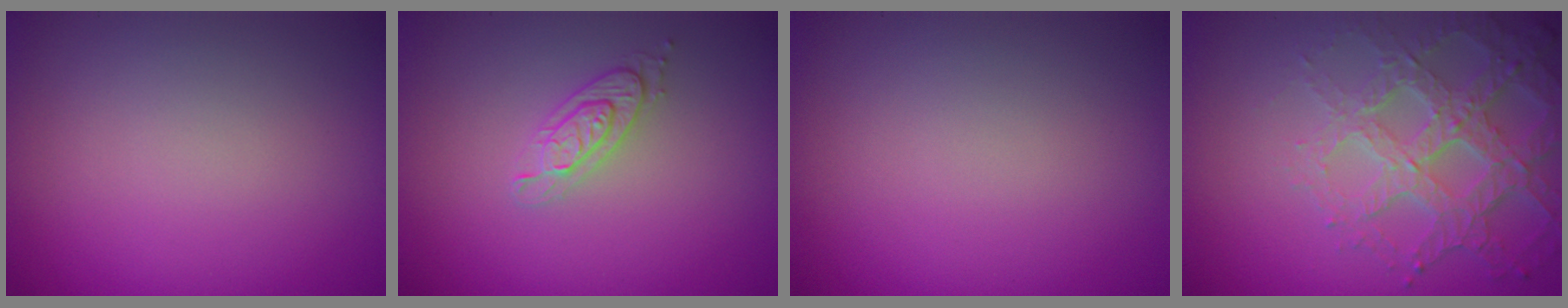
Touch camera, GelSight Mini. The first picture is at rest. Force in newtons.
{"total": 2.0, "press": 1.9, "slide": 0.4}
{"total": 0.0}
{"total": 6.0, "press": 4.7, "slide": 3.7}